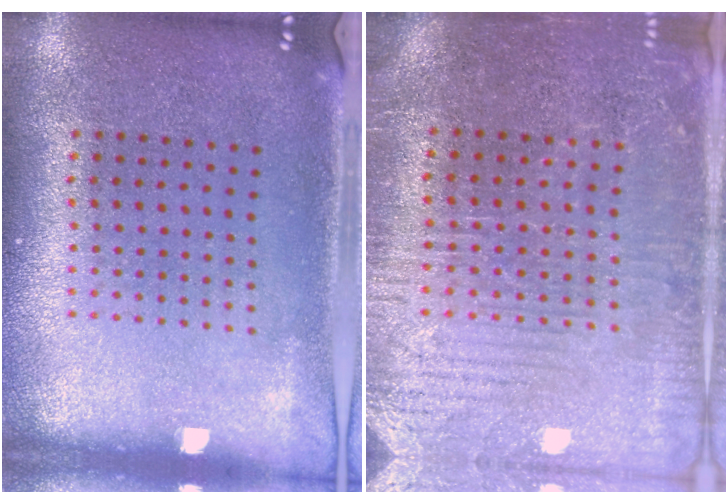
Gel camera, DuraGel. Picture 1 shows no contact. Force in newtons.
{"total": 3.4, "press": 3.3, "slide": 0.9}